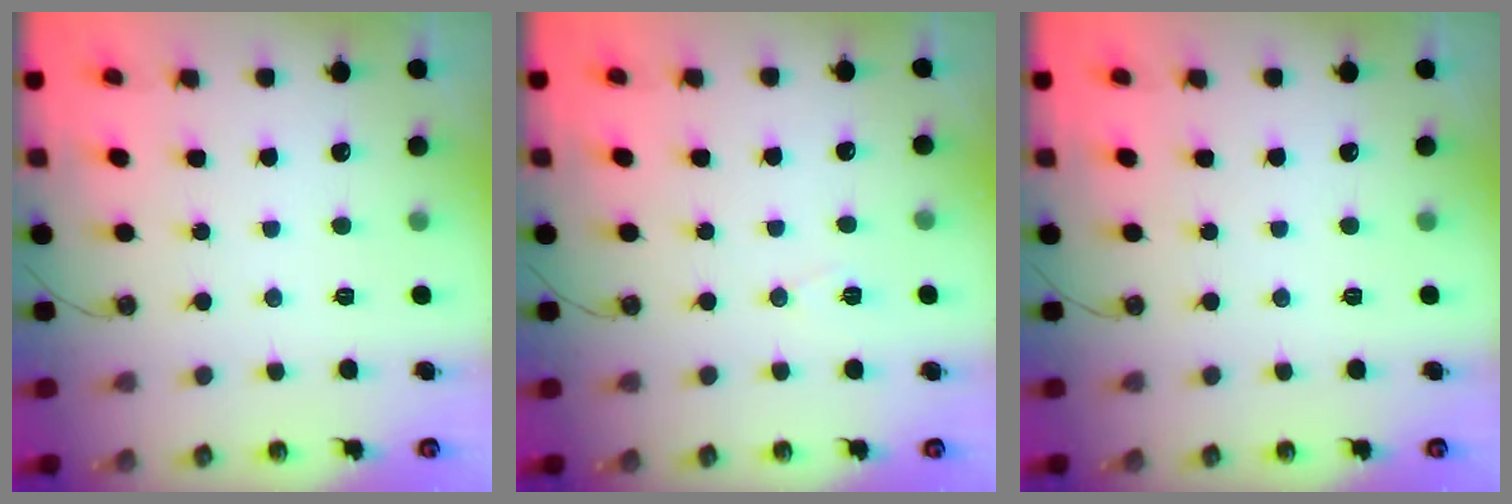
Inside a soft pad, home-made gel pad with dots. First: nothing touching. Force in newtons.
{"total": 5.7, "press": 3.5, "slide": 4.5}
{"total": 0.0}